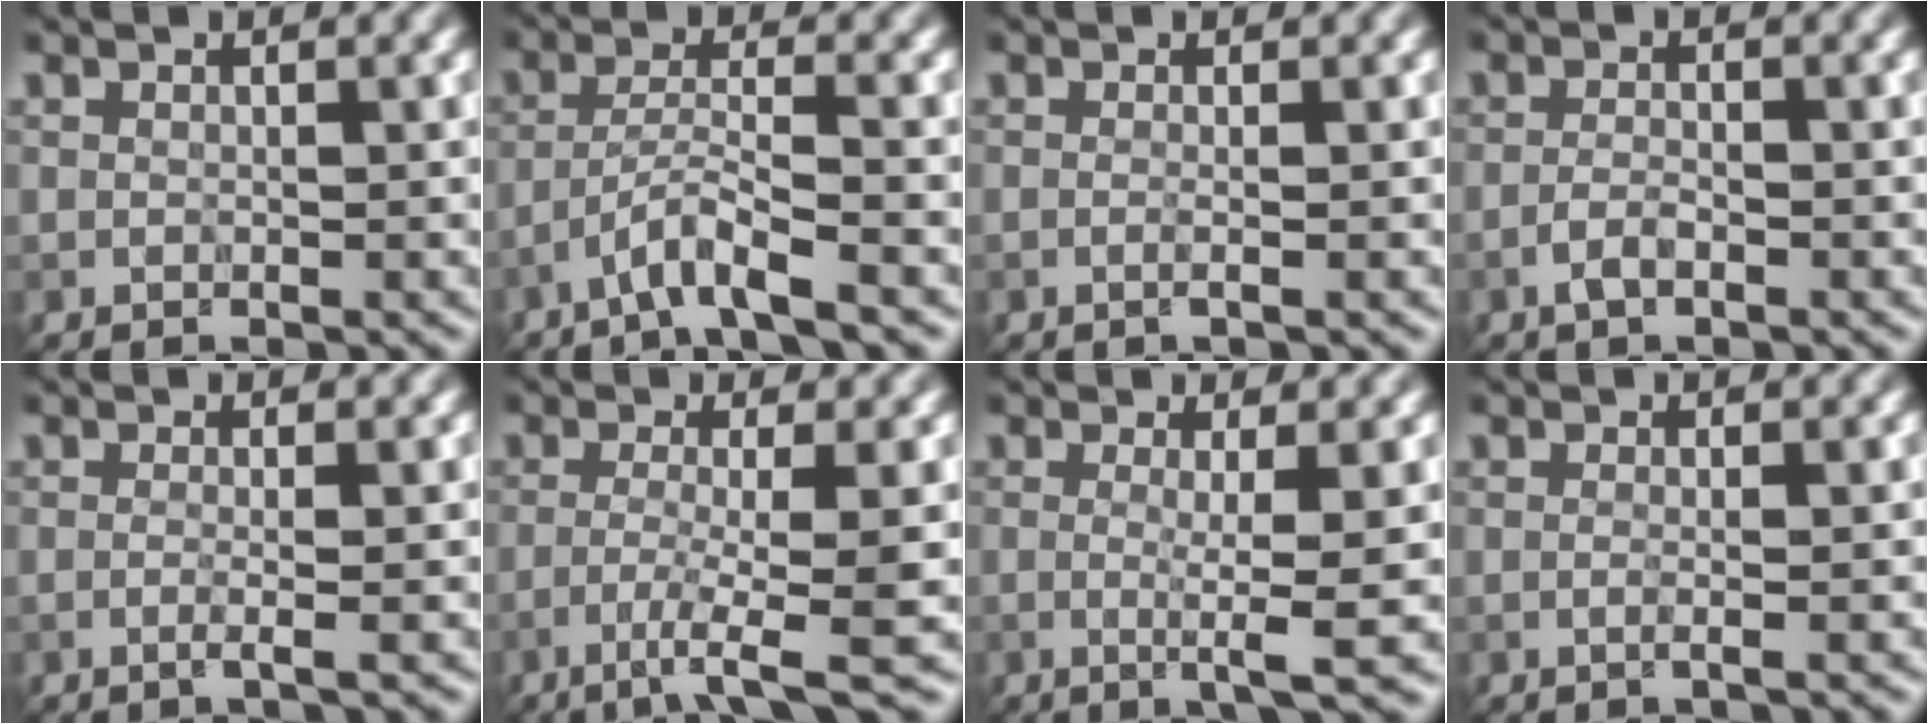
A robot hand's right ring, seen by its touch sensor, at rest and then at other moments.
{"total": 3.4, "force": [-2.4, 0.1, 2.4], "torque": [-0.044, 0.013, -0.055]}
{"total": 1.6, "force": [0.2, 0.8, 1.3], "torque": [0.000, -0.004, -0.018]}
{"total": 1.4, "force": [-0.8, 0.4, 1.0], "torque": [-0.023, 0.005, -0.021]}
{"total": 1.8, "force": [-0.1, 0.8, 1.7], "torque": [-0.011, -0.003, -0.021]}
{"total": 5.0, "force": [-2.3, 0.5, 4.5], "torque": [-0.072, -0.002, -0.050]}
{"total": 4.1, "force": [-0.2, 0.6, 4.0], "torque": [-0.066, -0.005, -0.009]}
{"total": 1.7, "force": [0.3, 0.9, 1.5], "torque": [0.001, -0.003, -0.018]}